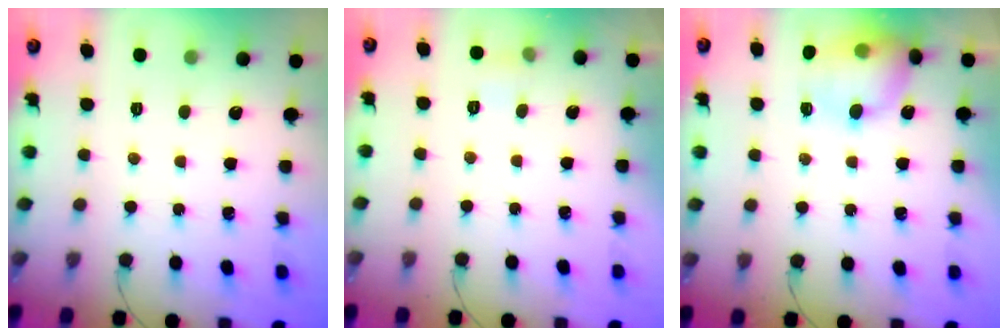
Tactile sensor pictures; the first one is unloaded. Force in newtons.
{"total": 3.8, "press": 3.6, "slide": 1.2}
{"total": 14.3, "press": 14.1, "slide": 2.4}